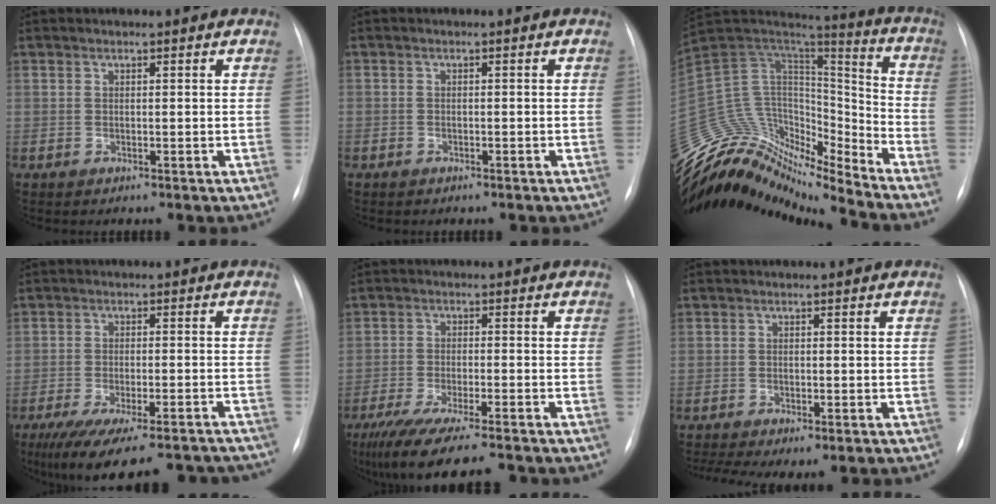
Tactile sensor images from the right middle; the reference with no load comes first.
{"total": 1.0, "force": [-0.7, 0.6, 0.2], "torque": [-0.008, 0.002, -0.011]}
{"total": 23.0, "force": [-21.8, 4.6, 5.7], "torque": [-0.119, 0.078, -0.360]}
{"total": 19.8, "force": [-16.9, 4.1, 9.3], "torque": [-0.124, -0.016, -0.224]}
{"total": 13.8, "force": [-11.1, 1.6, 8.0], "torque": [-0.136, -0.036, -0.176]}
{"total": 9.1, "force": [-7.1, 2.4, 5.1], "torque": [-0.079, 0.003, -0.102]}